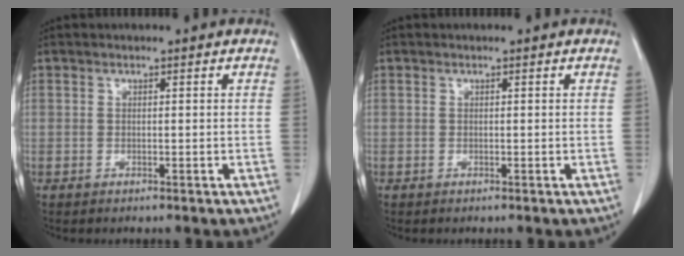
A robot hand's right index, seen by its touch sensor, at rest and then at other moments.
{"total": 0.0}